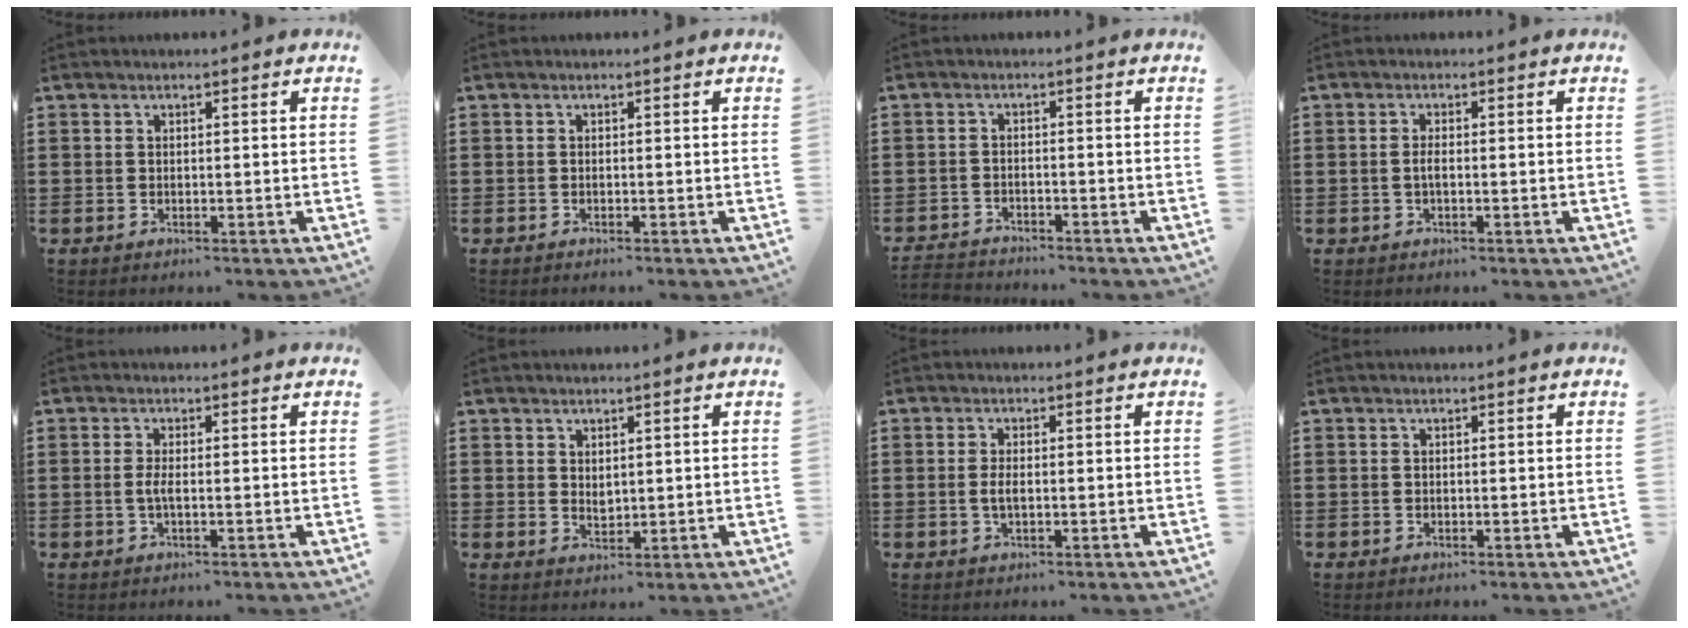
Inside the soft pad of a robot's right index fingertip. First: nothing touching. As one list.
[{"total": 0.0}, {"total": 2.1, "force": [-2.0, 0.1, -0.4], "torque": [0.001, 0.003, -0.044]}, {"total": 1.5, "force": [-0.4, 0.4, 1.4], "torque": [-0.036, -0.003, -0.009]}, {"total": 2.0, "force": [-0.3, 0.1, 1.9], "torque": [-0.043, -0.003, -0.006]}, {"total": 1.6, "force": [1.2, 0.9, 0.7], "torque": [-0.014, 0.002, 0.022]}, {"total": 2.1, "force": [-0.2, 0.7, 2.0], "torque": [-0.045, -0.003, -0.006]}, {"total": 0.0}]